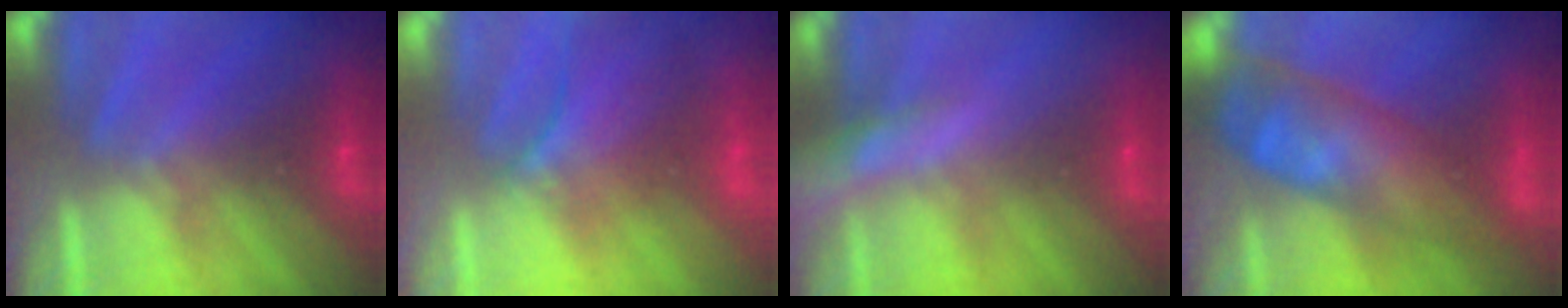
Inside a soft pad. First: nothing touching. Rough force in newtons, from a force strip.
{"total": 3.7}
{"total": 7.5}
{"total": 10.0}